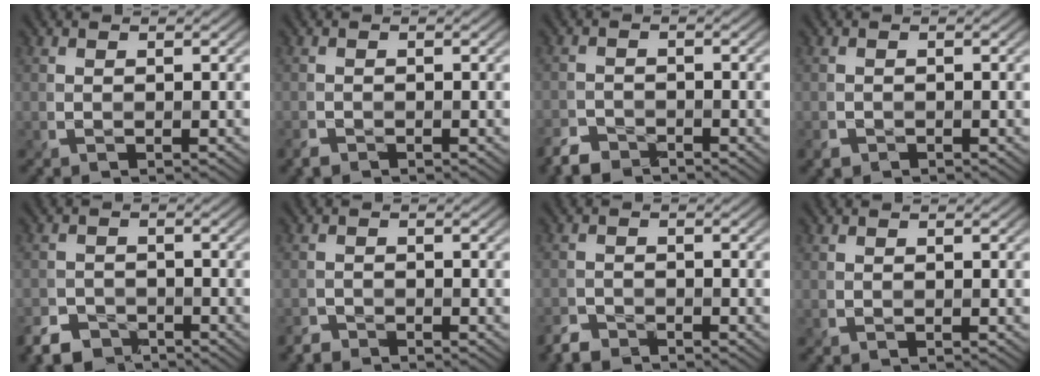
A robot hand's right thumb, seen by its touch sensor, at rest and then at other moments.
{"total": 1.4, "force": [-1.2, 0.7, 0.3], "torque": [-0.013, -0.009, -0.023]}
{"total": 3.1, "force": [-2.9, 0.9, 0.4], "torque": [-0.008, -0.007, -0.064]}
{"total": 1.3, "force": [-0.9, 0.9, 0.1], "torque": [-0.008, -0.007, -0.017]}
{"total": 3.9, "force": [-3.4, 1.8, 0.7], "torque": [-0.012, -0.009, -0.068]}
{"total": 1.8, "force": [-1.8, 0.3, -0.2], "torque": [0.004, -0.004, -0.038]}
{"total": 2.6, "force": [-2.5, 0.5, 0.1], "torque": [-0.003, -0.006, -0.056]}
{"total": 0.0}